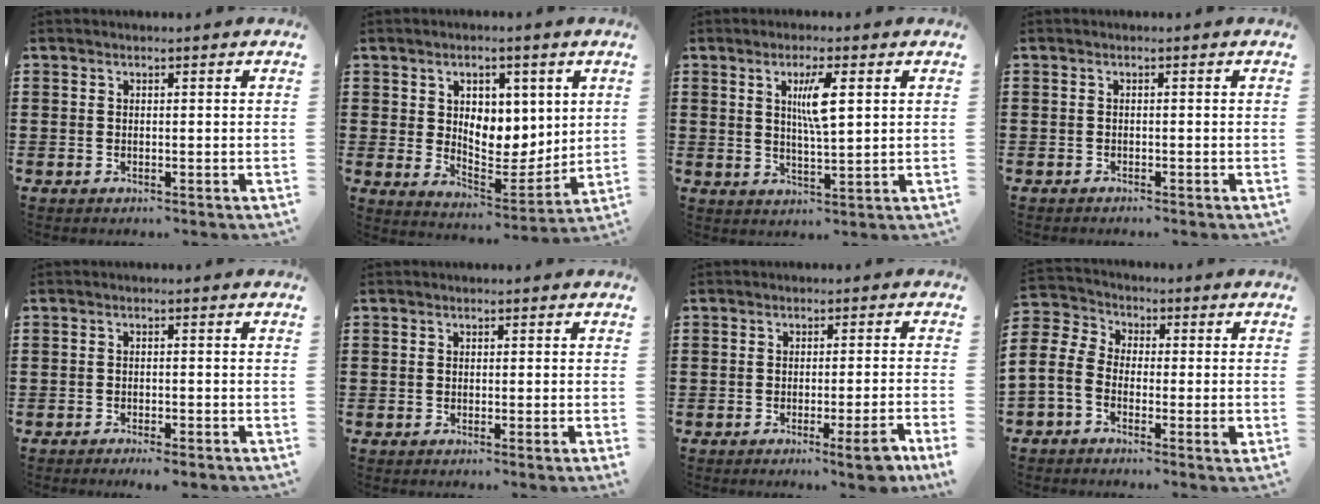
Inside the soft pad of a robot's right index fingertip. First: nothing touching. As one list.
[{"total": 8.0, "force": [3.2, 4.3, 6.0], "torque": [-0.098, -0.012, 0.050]}, {"total": 5.1, "force": [1.6, 1.0, 4.7], "torque": [-0.089, 0.003, 0.022]}, {"total": 0.5, "force": [-0.5, 0.0, 0.0], "torque": [-0.001, 0.000, -0.011]}, {"total": 1.5, "force": [-1.4, 0.0, 0.4], "torque": [-0.010, 0.002, -0.028]}, {"total": 0.5, "force": [-0.2, -0.1, 0.5], "torque": [-0.009, -0.004, -0.003]}, {"total": 4.3, "force": [-2.6, -0.7, 3.3], "torque": [-0.051, -0.014, -0.045]}, {"total": 5.9, "force": [-2.9, 3.6, 3.7], "torque": [-0.110, -0.007, -0.066]}]